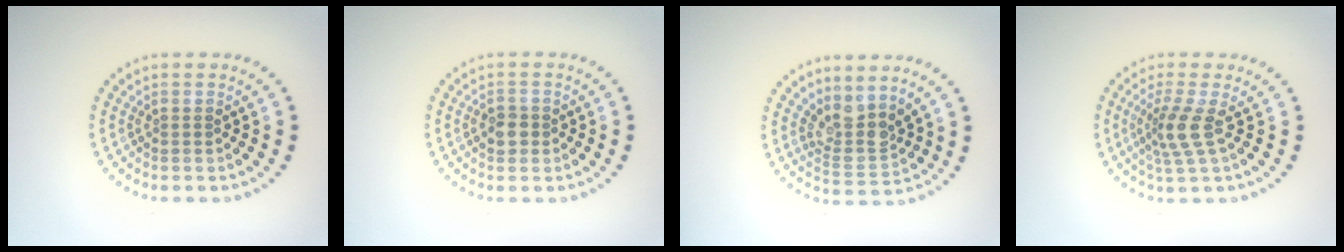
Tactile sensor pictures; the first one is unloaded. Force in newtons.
{"total": 1.7, "press": 1.6, "slide": 0.5}
{"total": 3.3, "press": 2.5, "slide": 2.1}
{"total": 2.9, "press": 2.0, "slide": 2.1}